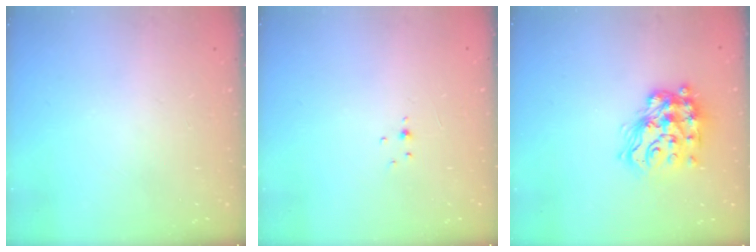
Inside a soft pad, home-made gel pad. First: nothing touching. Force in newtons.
{"total": 1.5, "press": 1.5, "slide": 0.3}
{"total": 16.2, "press": 16.2, "slide": 1.0}